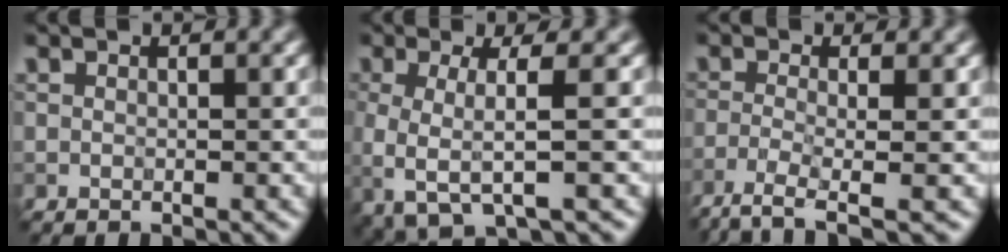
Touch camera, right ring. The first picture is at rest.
{"total": 4.6, "force": [-0.7, 1.2, 4.4], "torque": [-0.081, -0.012, -0.018]}
{"total": 4.5, "force": [-2.4, 1.0, 3.6], "torque": [-0.062, -0.007, -0.058]}